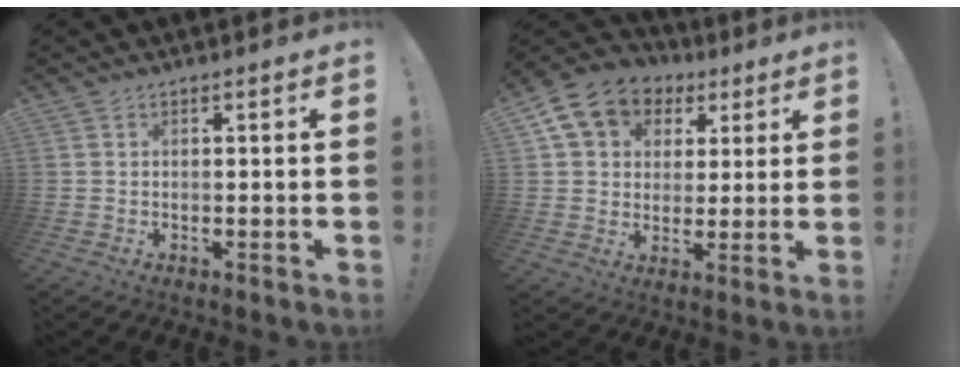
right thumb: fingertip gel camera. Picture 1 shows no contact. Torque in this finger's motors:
{"motor_torque": [-0.67, 1.08, 1.13, 0.45, 0.06]}